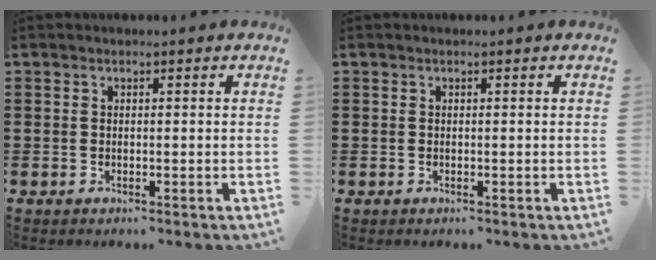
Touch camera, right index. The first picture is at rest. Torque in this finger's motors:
{"motor_torque": [0.84, 1.30, 0.00, 0.00]}